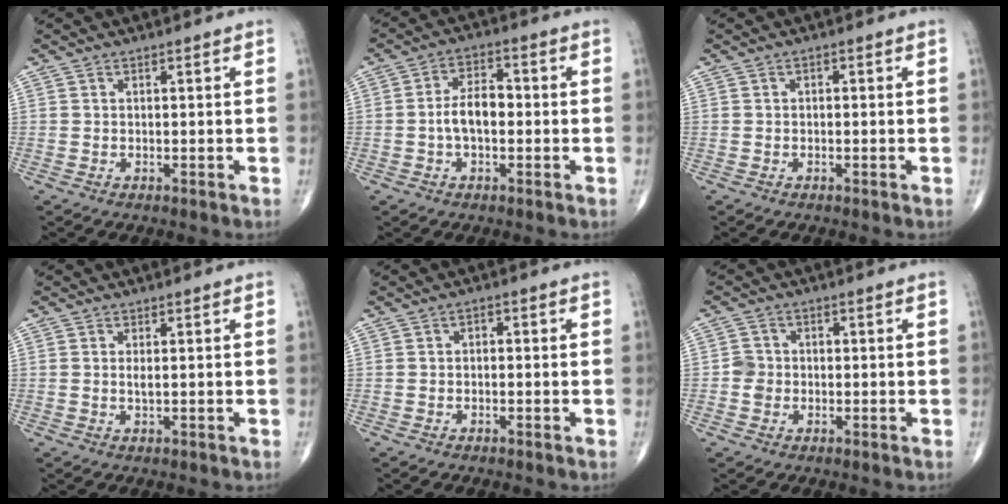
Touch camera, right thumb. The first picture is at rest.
{"total": 6.3, "force": [-0.8, 3.5, 5.2], "torque": [-0.089, 0.023, -0.021]}
{"total": 0.7, "force": [0.0, 0.5, 0.5], "torque": [-0.002, 0.002, -0.006]}
{"total": 1.0, "force": [0.2, 0.2, 1.0], "torque": [-0.022, -0.003, 0.003]}
{"total": 1.2, "force": [-0.1, 0.8, 0.8], "torque": [-0.004, 0.004, -0.009]}
{"total": 2.9, "force": [-0.6, 2.7, 0.8], "torque": [0.002, 0.008, -0.014]}